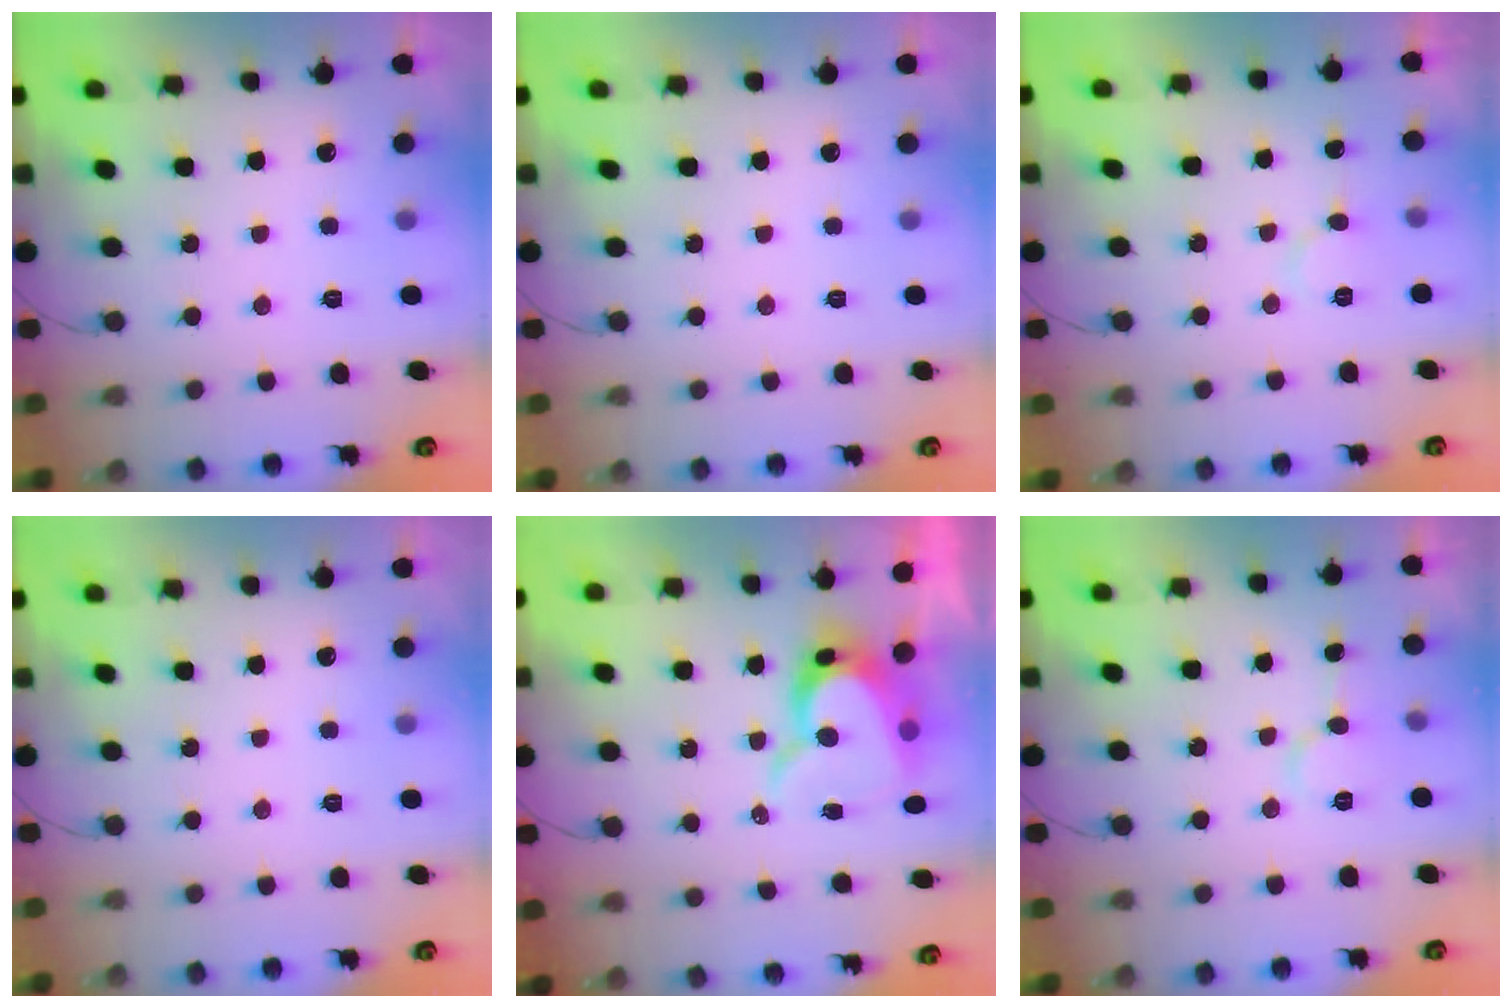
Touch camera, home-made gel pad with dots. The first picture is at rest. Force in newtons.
{"total": 0.0}
{"total": 5.4, "press": 5.4, "slide": 0.3}
{"total": 0.0}
{"total": 13.0, "press": 13.0, "slide": 1.1}
{"total": 6.7, "press": 6.7, "slide": 0.7}